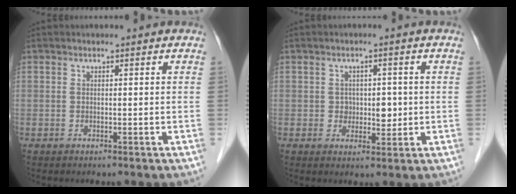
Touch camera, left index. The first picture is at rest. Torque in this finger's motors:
{"motor_torque": [0.28, 0.16, 0.05, 0.00]}